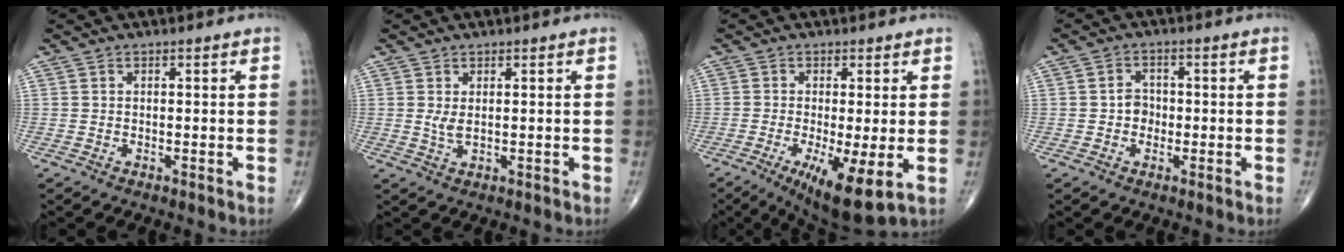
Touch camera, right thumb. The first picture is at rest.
{"total": 1.9, "force": [0.4, 0.7, 1.7], "torque": [-0.038, -0.006, 0.013]}
{"total": 10.5, "force": [-2.9, 2.6, 9.7], "torque": [-0.166, -0.025, -0.041]}
{"total": 3.1, "force": [-0.5, 2.7, 1.5], "torque": [-0.005, 0.008, -0.014]}